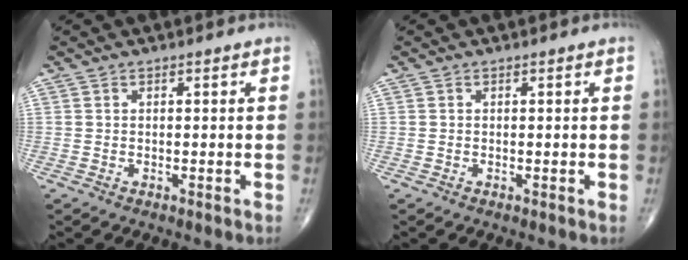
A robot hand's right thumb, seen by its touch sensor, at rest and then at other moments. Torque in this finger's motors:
{"motor_torque": [1.98, 1.88, -0.08, -0.11, 0.01]}